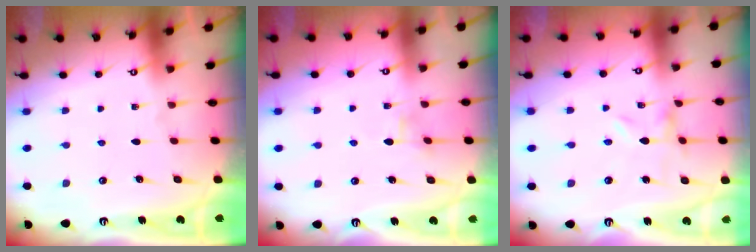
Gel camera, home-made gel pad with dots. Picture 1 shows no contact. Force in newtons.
{"total": 1.9, "press": 1.9, "slide": 0.2}
{"total": 0.0}